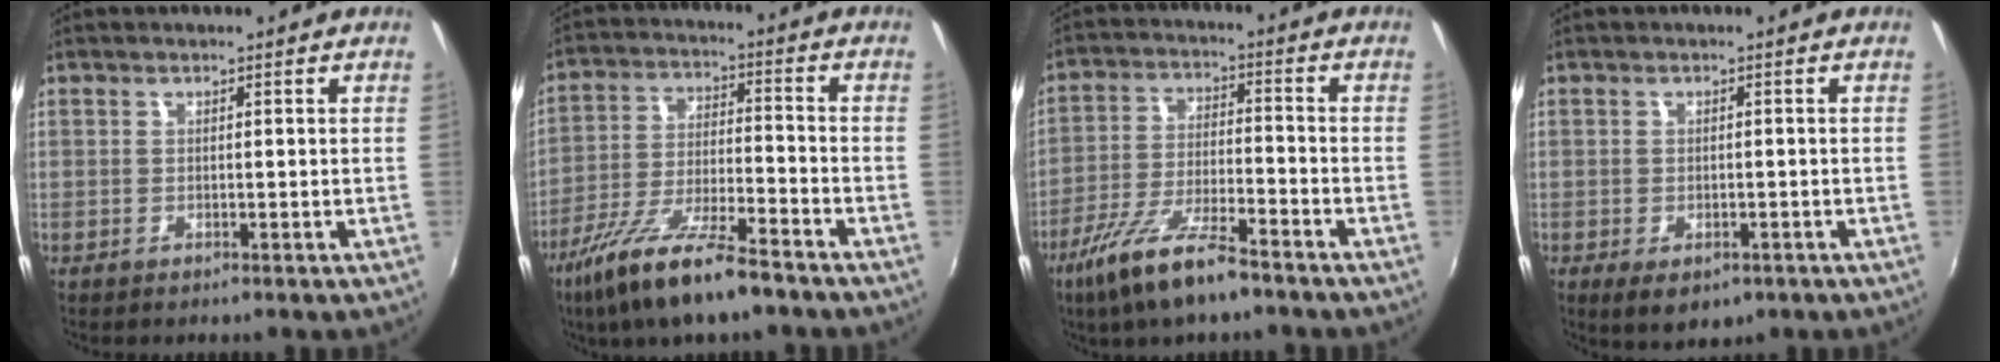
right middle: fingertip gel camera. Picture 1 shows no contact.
{"total": 14.5, "force": [-10.3, 2.6, 9.9], "torque": [-0.201, -0.033, -0.189]}
{"total": 12.1, "force": [-8.4, 2.3, 8.4], "torque": [-0.177, -0.023, -0.157]}
{"total": 4.8, "force": [-2.0, 2.8, 3.4], "torque": [-0.065, -0.022, -0.026]}